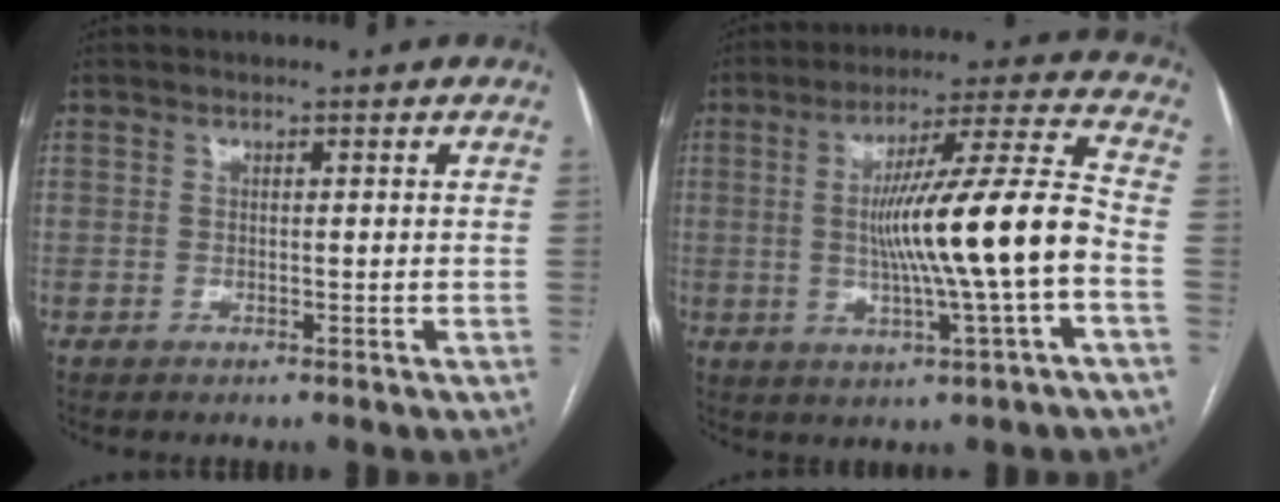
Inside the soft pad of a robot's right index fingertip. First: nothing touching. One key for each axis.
{"total": 15.3, "fx": -1.9, "fy": -0.5, "fz": 15.2, "tx": -0.252, "ty": 0.010, "tz": -0.032}